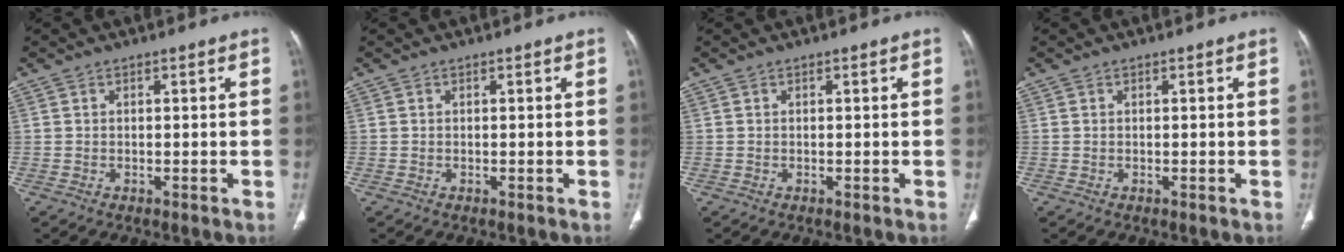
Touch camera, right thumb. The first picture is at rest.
{"total": 0.0}
{"total": 0.0}
{"total": 0.0}